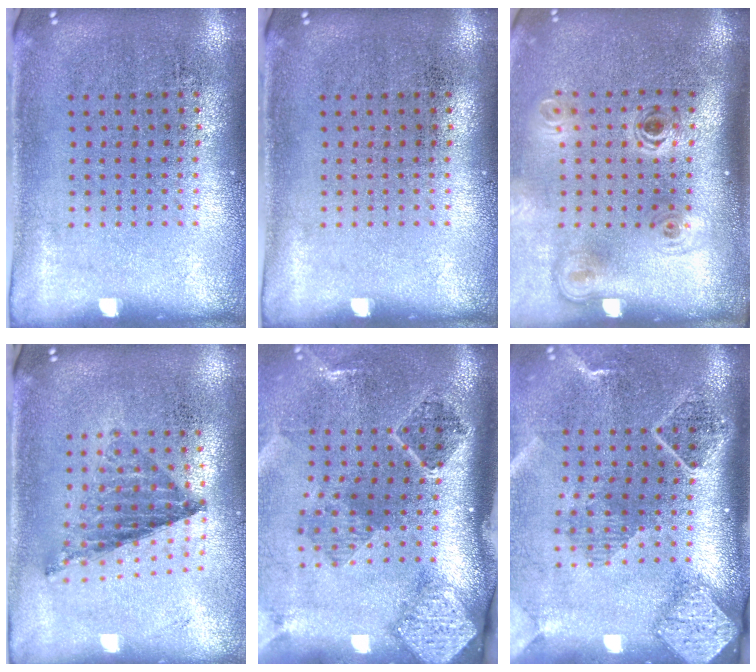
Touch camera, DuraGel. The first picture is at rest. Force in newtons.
{"total": 0.0}
{"total": 2.1, "press": 1.4, "slide": 1.5}
{"total": 0.8, "press": 0.8, "slide": 0.1}
{"total": 2.9, "press": 1.9, "slide": 2.1}
{"total": 2.7, "press": 2.0, "slide": 1.9}